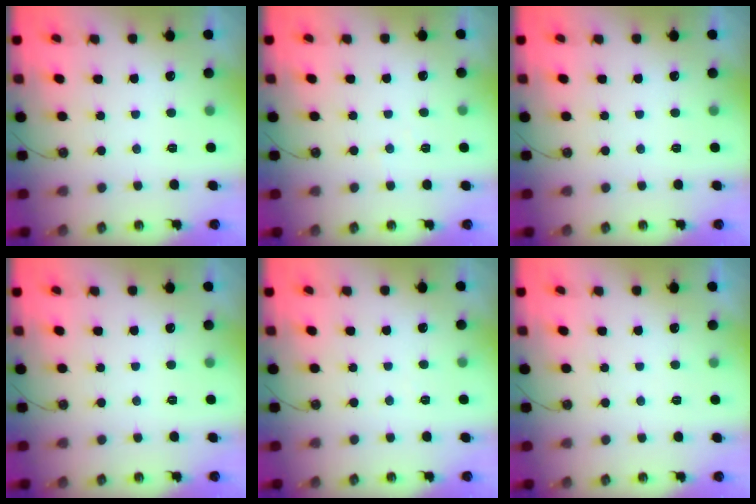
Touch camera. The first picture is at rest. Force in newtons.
{"total": 2.1, "press": 2.1, "slide": 0.4}
{"total": 0.0}
{"total": 0.0}
{"total": 2.6, "press": 2.6, "slide": 0.5}
{"total": 2.7, "press": 2.7, "slide": 0.4}